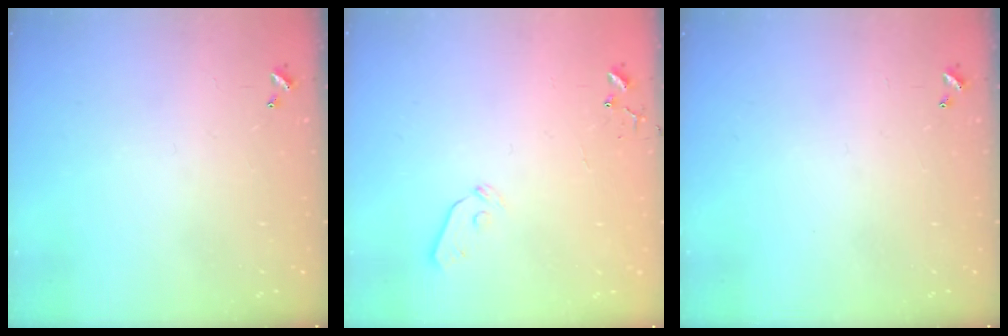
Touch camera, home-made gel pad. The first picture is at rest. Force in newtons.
{"total": 4.4, "press": 4.3, "slide": 0.6}
{"total": 0.0}